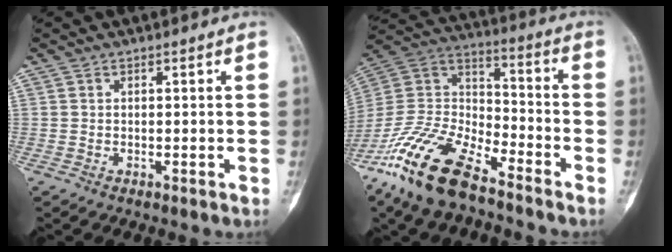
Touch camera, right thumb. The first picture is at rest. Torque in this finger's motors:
{"motor_torque": [2.20, 1.08, 1.54, -1.23, 0.46]}